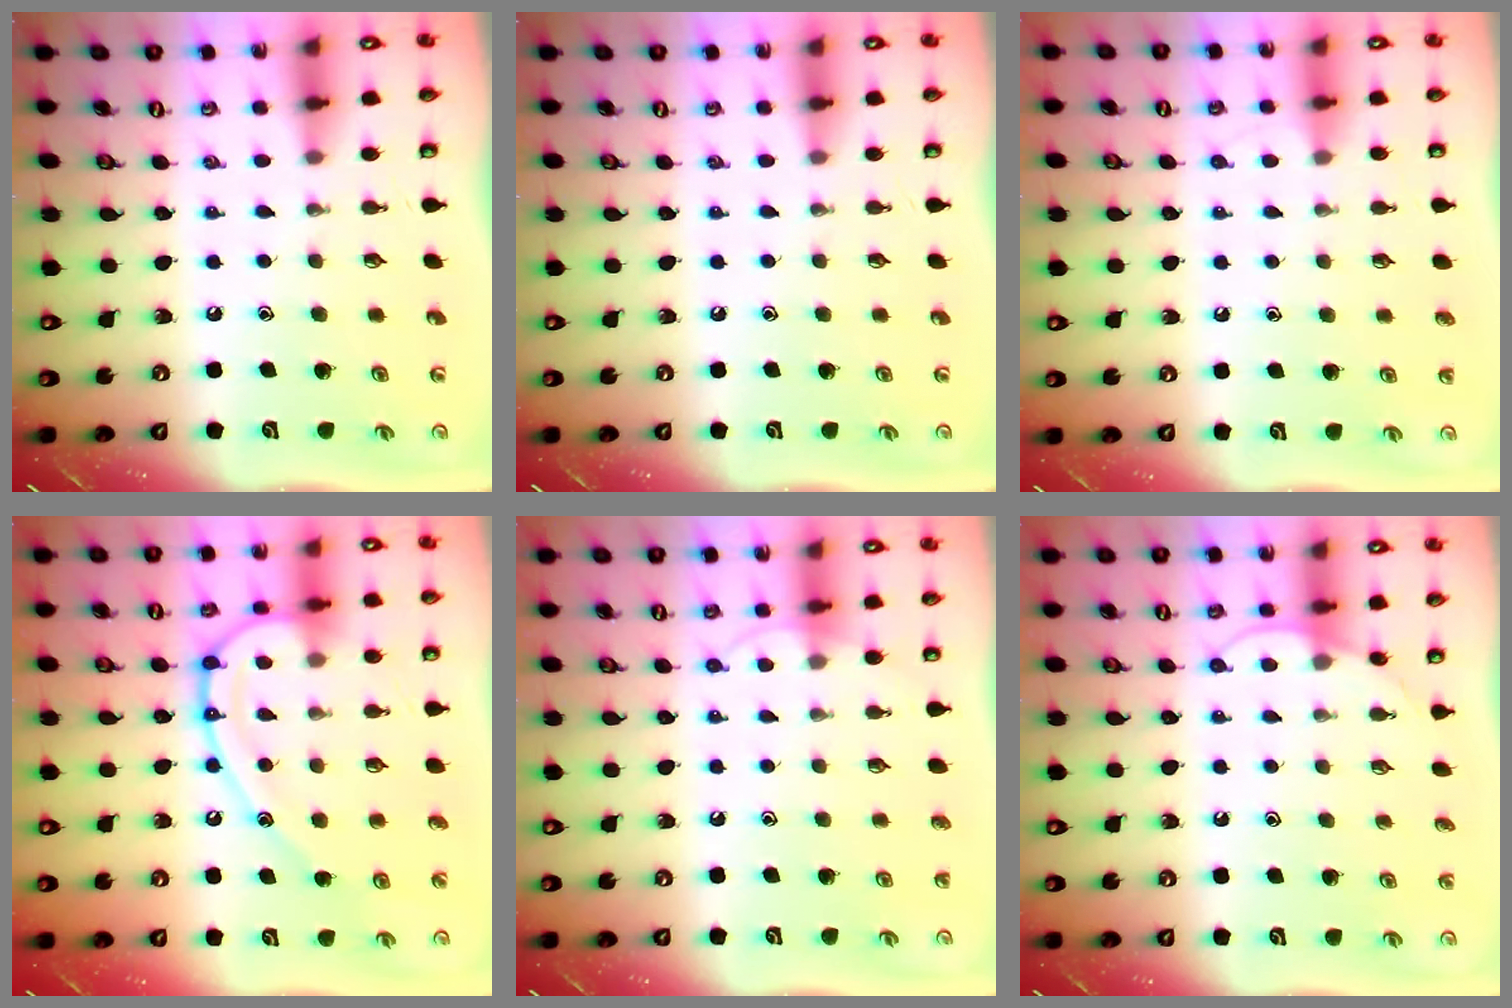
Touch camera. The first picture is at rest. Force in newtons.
{"total": 0.0}
{"total": 2.4, "press": 2.4, "slide": 0.3}
{"total": 14.4, "press": 14.3, "slide": 1.5}
{"total": 4.9, "press": 4.9, "slide": 0.4}
{"total": 5.6, "press": 5.6, "slide": 0.4}